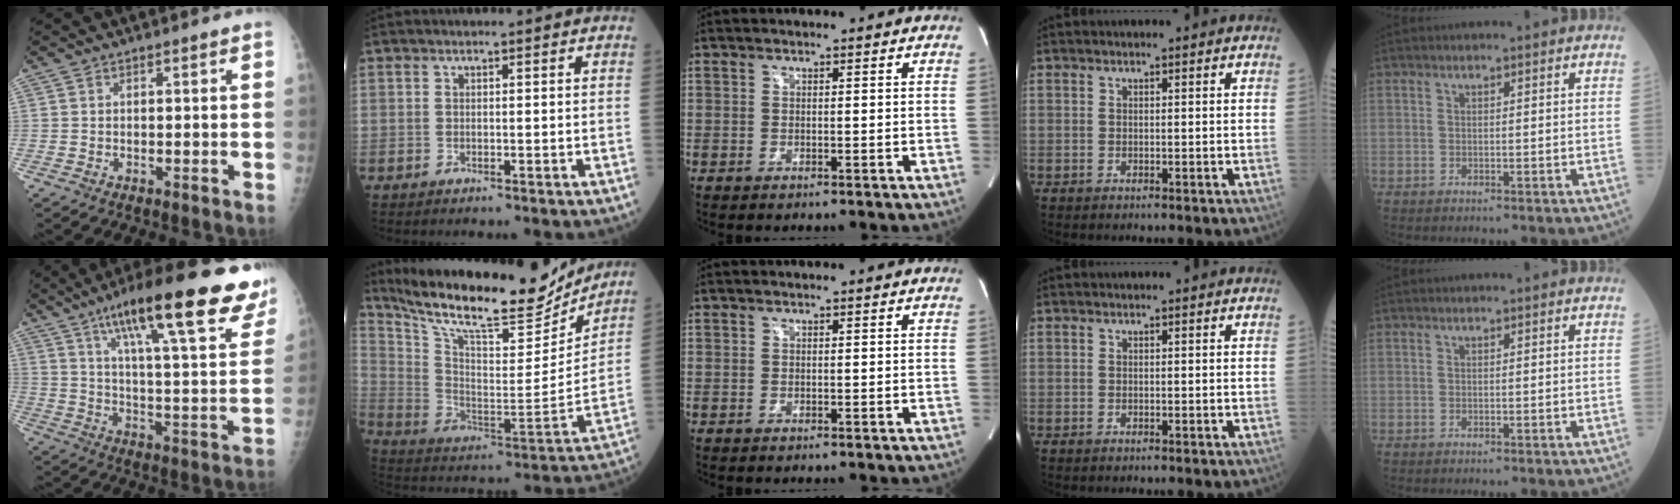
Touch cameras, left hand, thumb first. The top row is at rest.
{"thumb": {"total": 26.5, "force": [16.6, 5.9, 19.8], "torque": [-0.266, -0.036, 0.240]}, "index": {"total": 22.0, "force": [19.5, 4.0, 9.3], "torque": [-0.175, -0.020, 0.311]}}